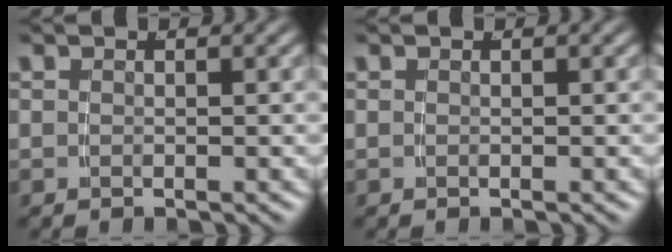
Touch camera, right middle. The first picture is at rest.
{"total": 0.0}